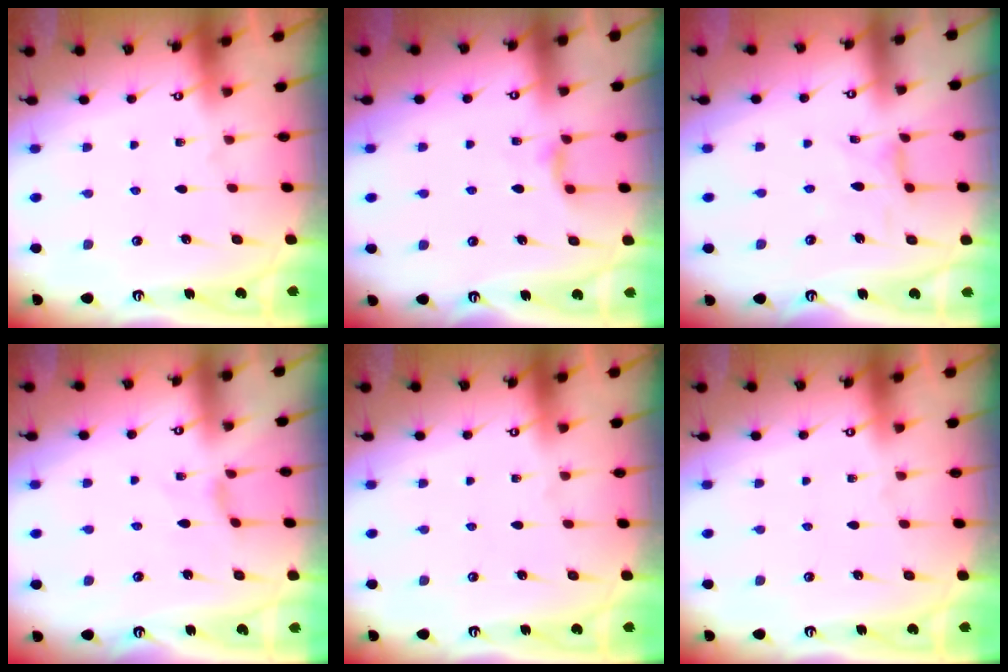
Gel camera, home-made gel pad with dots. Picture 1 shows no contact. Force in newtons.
{"total": 4.9, "press": 4.9, "slide": 0.6}
{"total": 1.3, "press": 1.2, "slide": 0.4}
{"total": 0.7, "press": 0.7, "slide": 0.2}
{"total": 0.0}
{"total": 0.0}